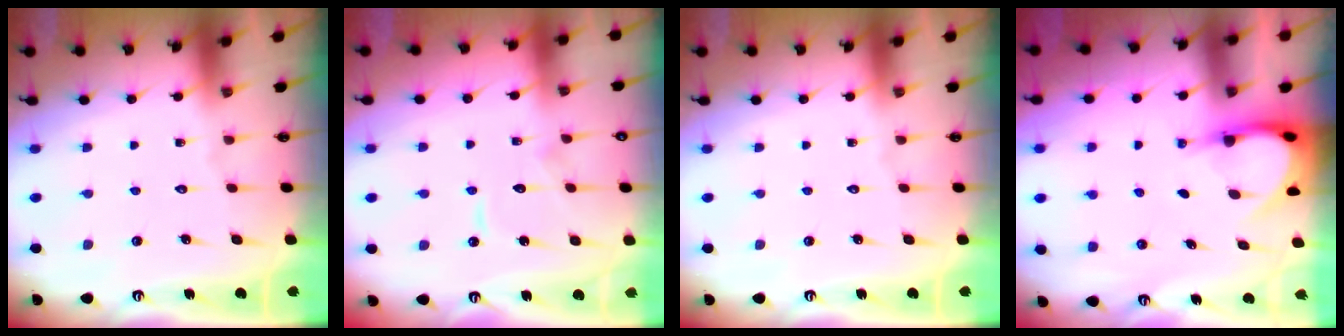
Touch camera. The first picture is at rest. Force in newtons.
{"total": 7.9, "press": 7.9, "slide": 0.6}
{"total": 0.0}
{"total": 3.9, "press": 3.9, "slide": 0.4}